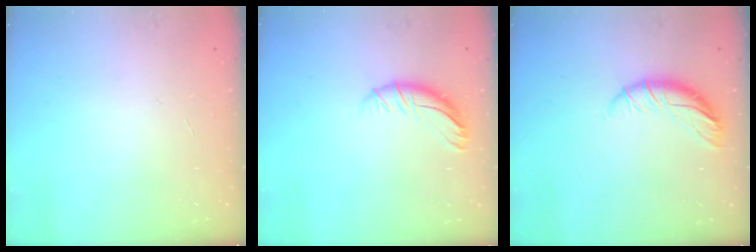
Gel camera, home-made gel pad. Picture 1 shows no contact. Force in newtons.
{"total": 8.7, "press": 8.6, "slide": 0.6}
{"total": 9.1, "press": 9.1, "slide": 0.4}